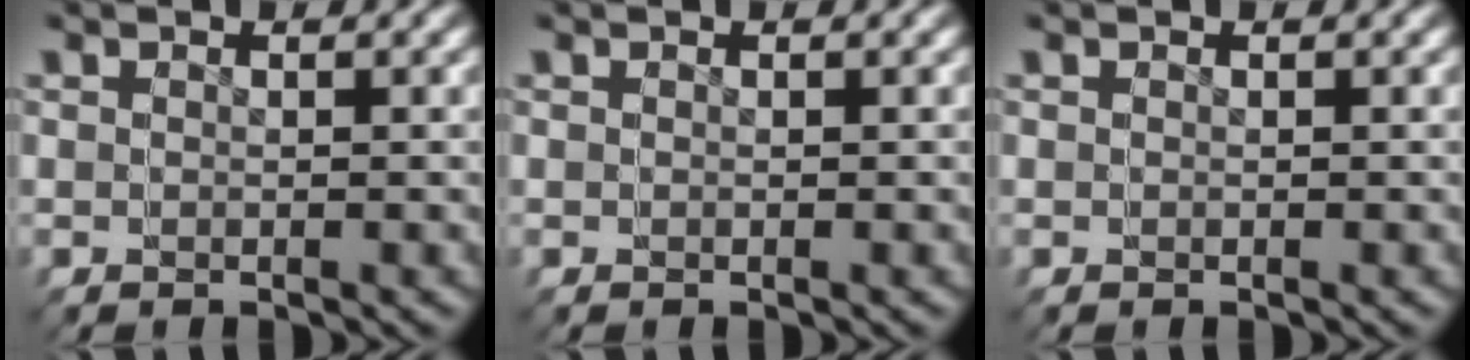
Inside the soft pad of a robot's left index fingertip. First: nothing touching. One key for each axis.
{"total": 0.0}
{"total": 0.0}